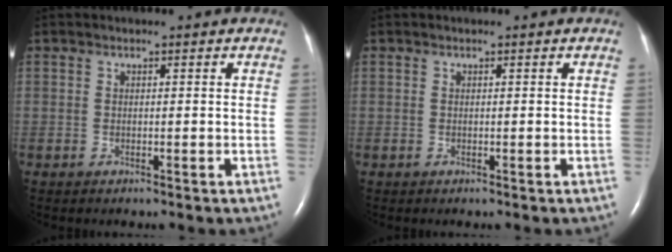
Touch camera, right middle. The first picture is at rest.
{"total": 0.0}